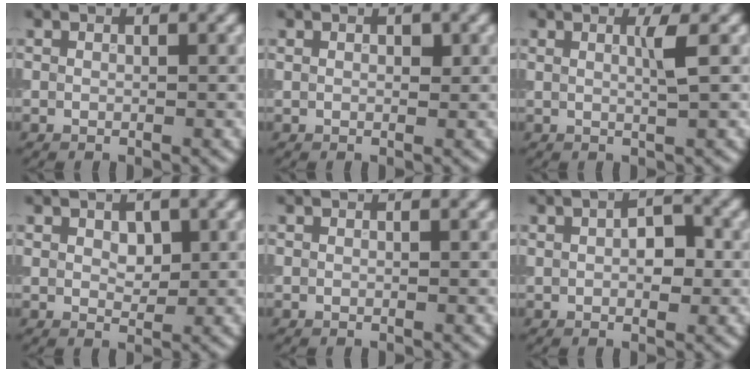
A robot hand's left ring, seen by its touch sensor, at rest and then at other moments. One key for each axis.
{"total": 0.9, "fx": 0.4, "fy": 0.5, "fz": 0.6, "tx": -0.010, "ty": 0.001, "tz": 0.006}
{"total": 1.6, "fx": 0.5, "fy": 0.3, "fz": 1.5, "tx": -0.024, "ty": -0.001, "tz": 0.004}
{"total": 1.7, "fx": 0.7, "fy": 1.1, "fz": 1.2, "tx": -0.017, "ty": -0.002, "tz": 0.014}
{"total": 0.0}
{"total": 2.8, "fx": 0.3, "fy": 1.5, "fz": 2.4, "tx": -0.039, "ty": 0.005, "tz": 0.004}